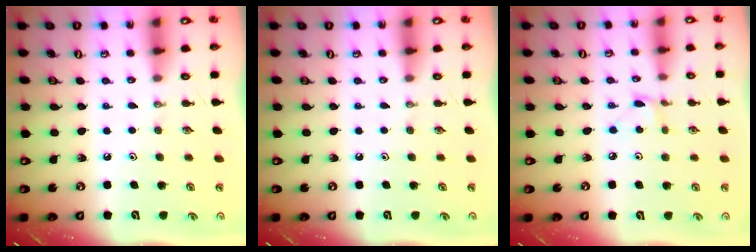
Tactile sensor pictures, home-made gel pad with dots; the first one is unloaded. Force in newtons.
{"total": 0.0}
{"total": 2.7, "press": 2.7, "slide": 0.3}